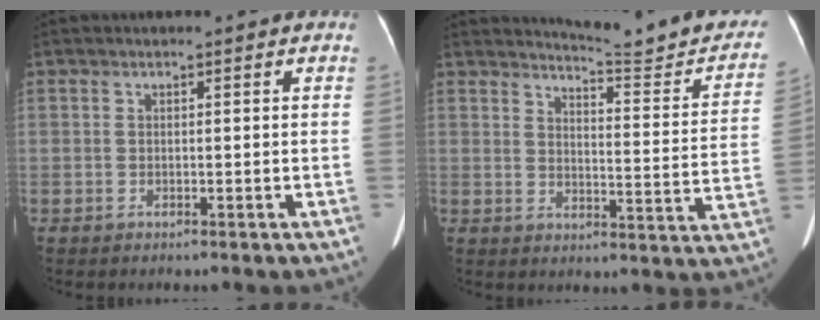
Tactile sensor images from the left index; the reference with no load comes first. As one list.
[{"total": 14.5, "force": [13.7, 0.5, 4.8], "torque": [-0.061, -0.064, 0.158]}]